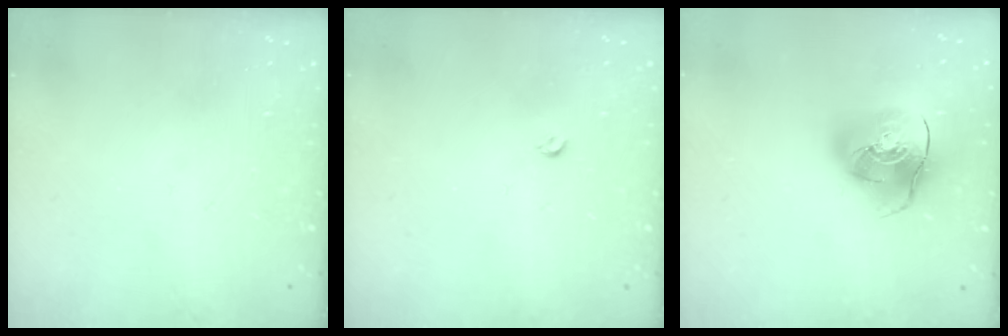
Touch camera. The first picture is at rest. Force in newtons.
{"total": 2.8, "press": 2.8, "slide": 0.5}
{"total": 16.2, "press": 16.0, "slide": 2.6}